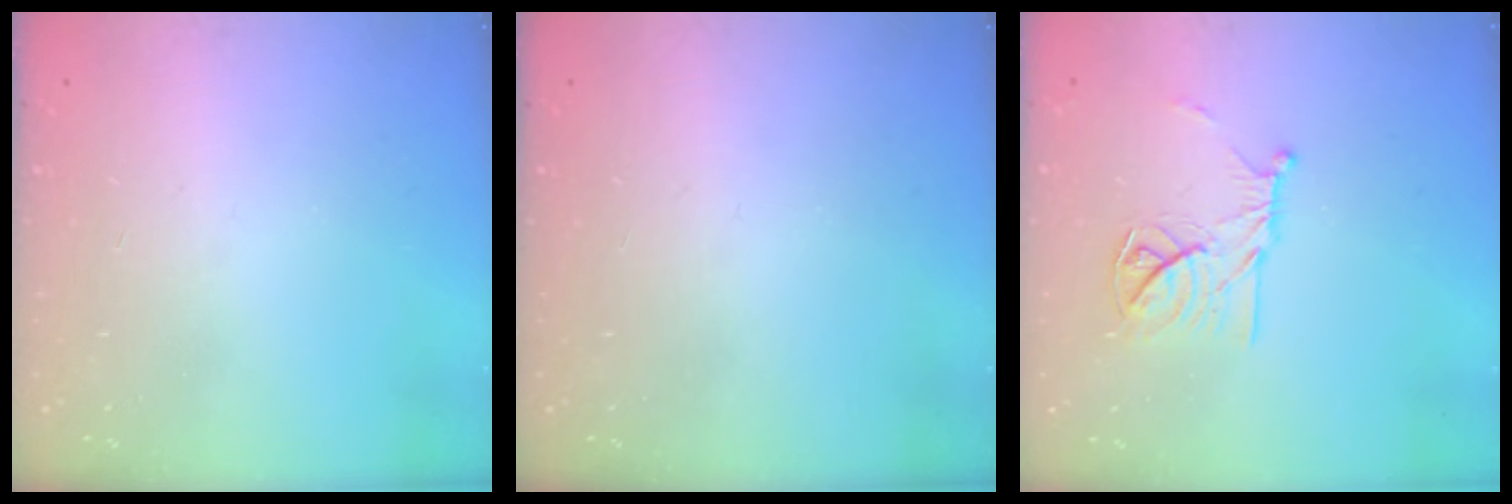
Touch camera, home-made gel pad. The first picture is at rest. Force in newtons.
{"total": 0.0}
{"total": 12.4, "press": 12.4, "slide": 0.2}